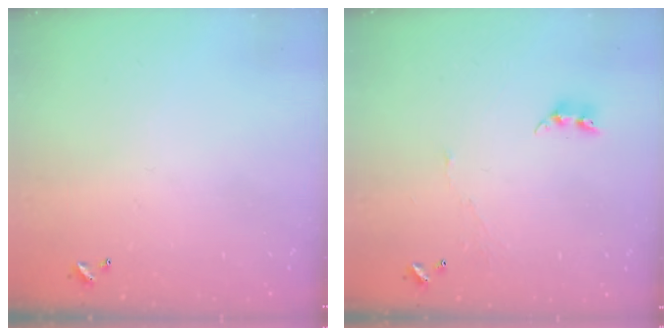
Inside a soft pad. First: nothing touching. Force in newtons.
{"total": 4.6, "press": 4.6, "slide": 0.5}